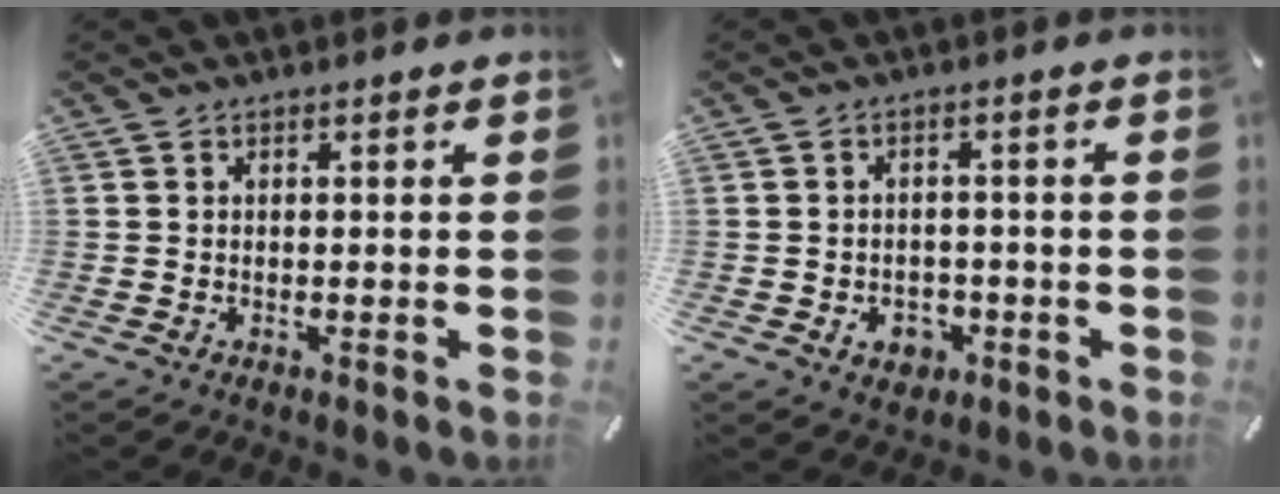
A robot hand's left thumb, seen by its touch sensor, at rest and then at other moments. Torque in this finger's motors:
{"motor_torque": [0.00, 0.03, 0.04, 0.00, 0.01]}